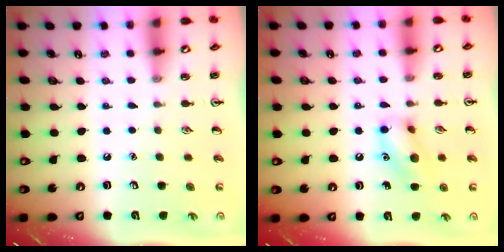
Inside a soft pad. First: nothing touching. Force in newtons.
{"total": 10.8, "press": 10.7, "slide": 1.3}